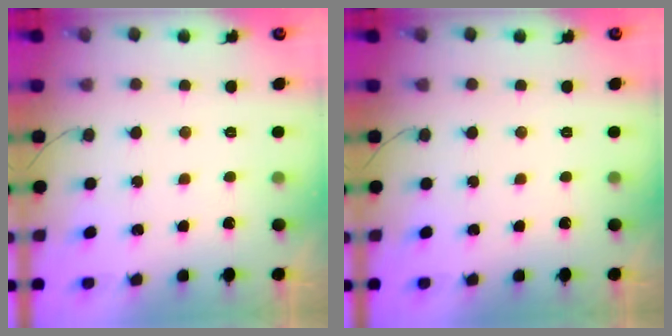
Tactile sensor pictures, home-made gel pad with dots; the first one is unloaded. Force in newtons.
{"total": 0.0}